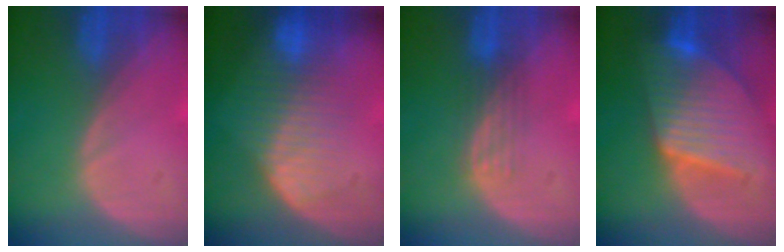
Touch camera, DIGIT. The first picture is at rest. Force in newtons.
{"total": 8.0, "press": 7.5, "slide": 2.7}
{"total": 2.9, "press": 2.7, "slide": 1.1}
{"total": 10.1, "press": 10.1, "slide": 0.7}